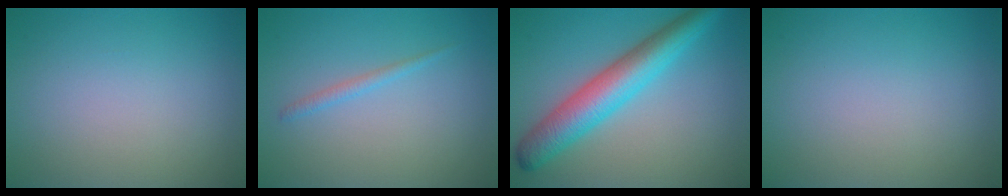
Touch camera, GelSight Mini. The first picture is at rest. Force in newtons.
{"total": 1.0, "press": 1.0, "slide": 0.1}
{"total": 6.6, "press": 6.6, "slide": 0.1}
{"total": 0.0}